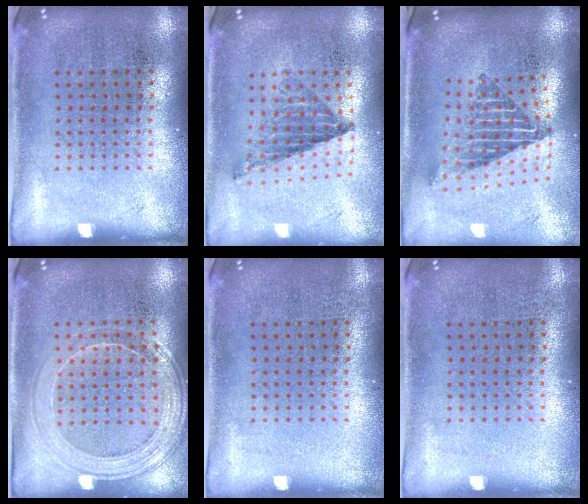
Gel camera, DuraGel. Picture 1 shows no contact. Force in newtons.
{"total": 0.8, "press": 0.8, "slide": 0.2}
{"total": 2.2, "press": 1.6, "slide": 1.5}
{"total": 1.5, "press": 1.5, "slide": 0.4}
{"total": 0.0}
{"total": 0.0}